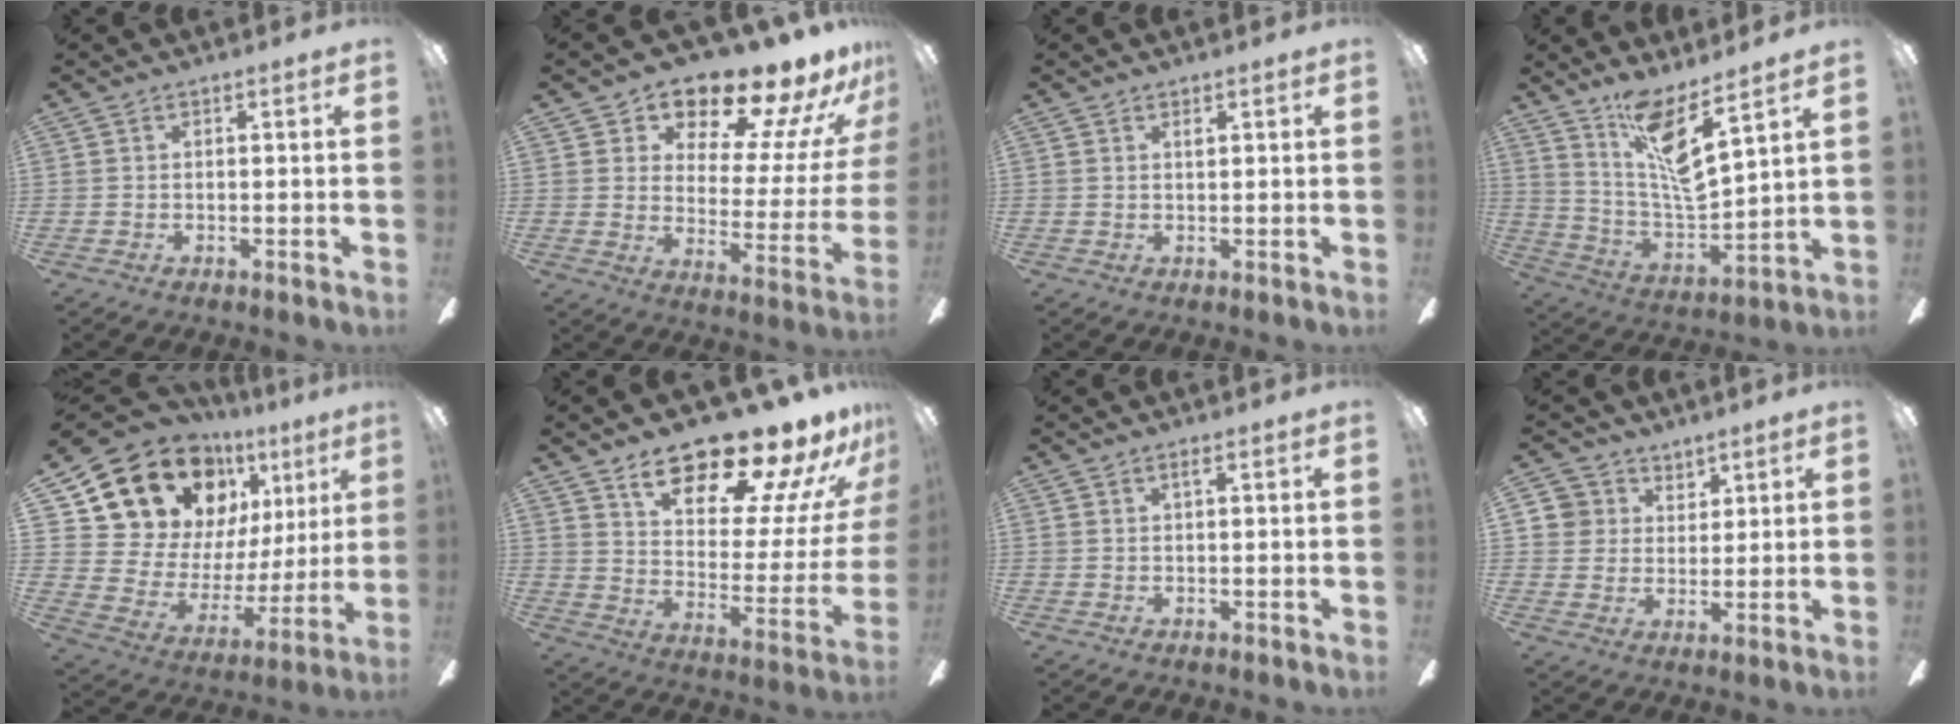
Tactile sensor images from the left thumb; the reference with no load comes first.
{"total": 17.0, "force": [14.3, 5.6, 7.4], "torque": [-0.109, -0.113, 0.235]}
{"total": 1.1, "force": [0.8, 0.5, 0.5], "torque": [-0.002, -0.002, 0.013]}
{"total": 13.4, "force": [9.2, 3.0, 9.2], "torque": [-0.181, -0.064, 0.161]}
{"total": 17.5, "force": [12.2, 11.0, 6.2], "torque": [-0.127, -0.091, 0.243]}
{"total": 21.5, "force": [17.1, 5.7, 11.9], "torque": [-0.180, -0.124, 0.278]}
{"total": 1.2, "force": [0.7, 0.3, 0.9], "torque": [-0.021, 0.002, 0.011]}
{"total": 6.5, "force": [4.1, 5.0, -0.3], "torque": [-0.010, -0.019, 0.081]}